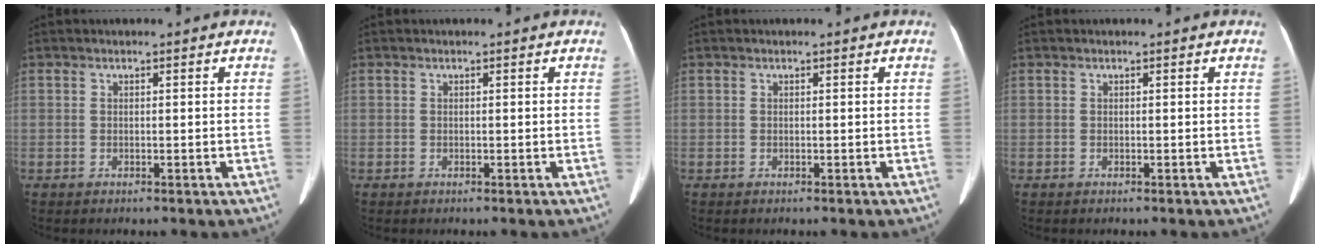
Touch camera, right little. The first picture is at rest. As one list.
[{"total": 0.0}, {"total": 0.0}, {"total": 0.0}]